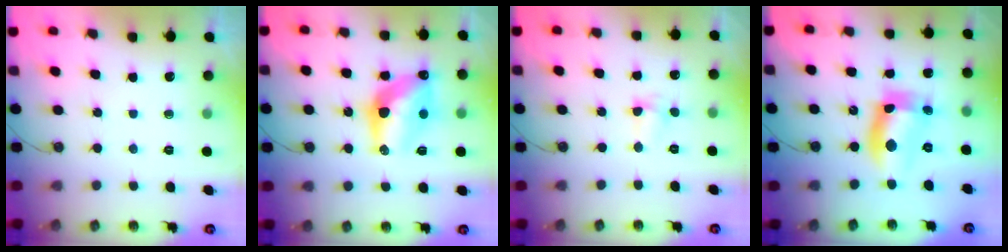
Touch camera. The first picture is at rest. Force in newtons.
{"total": 13.8, "press": 13.8, "slide": 0.8}
{"total": 2.6, "press": 2.5, "slide": 0.6}
{"total": 12.2, "press": 12.1, "slide": 1.3}